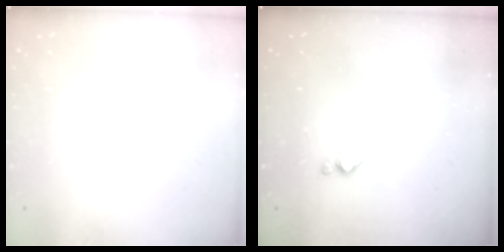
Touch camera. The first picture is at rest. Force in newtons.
{"total": 3.6, "press": 3.6, "slide": 0.5}